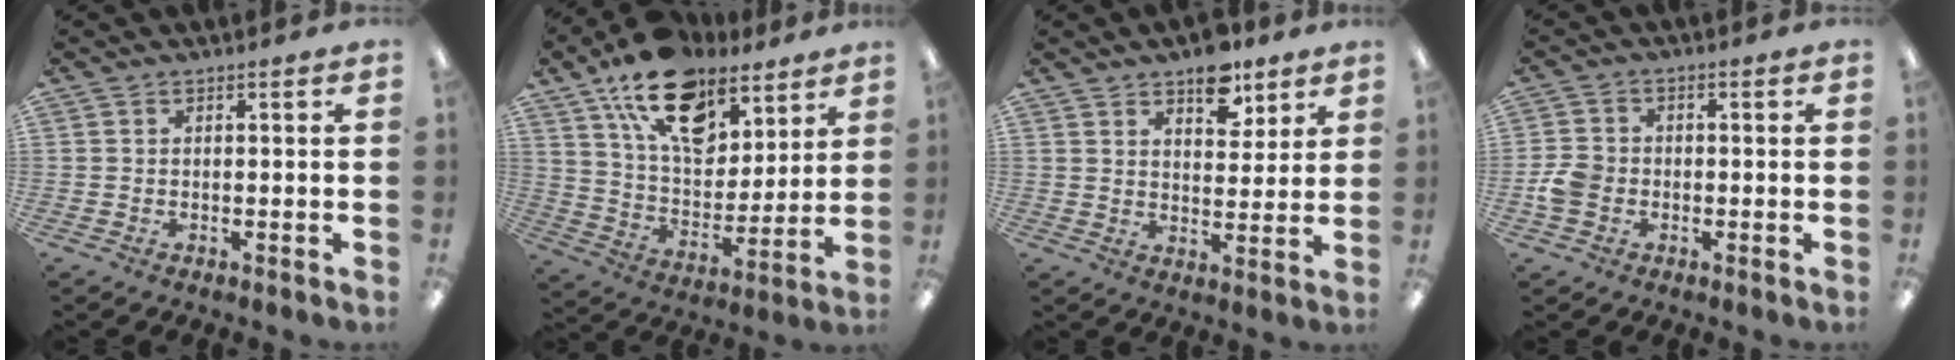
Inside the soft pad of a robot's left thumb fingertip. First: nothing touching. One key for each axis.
{"total": 19.4, "fx": 12.3, "fy": 10.6, "fz": 10.5, "tx": -0.175, "ty": -0.058, "tz": 0.221}
{"total": 9.3, "fx": 6.6, "fy": 4.9, "fz": 4.3, "tx": -0.032, "ty": -0.039, "tz": 0.110}
{"total": 5.1, "fx": -1.5, "fy": 4.2, "fz": 2.5, "tx": -0.046, "ty": 0.012, "tz": -0.024}